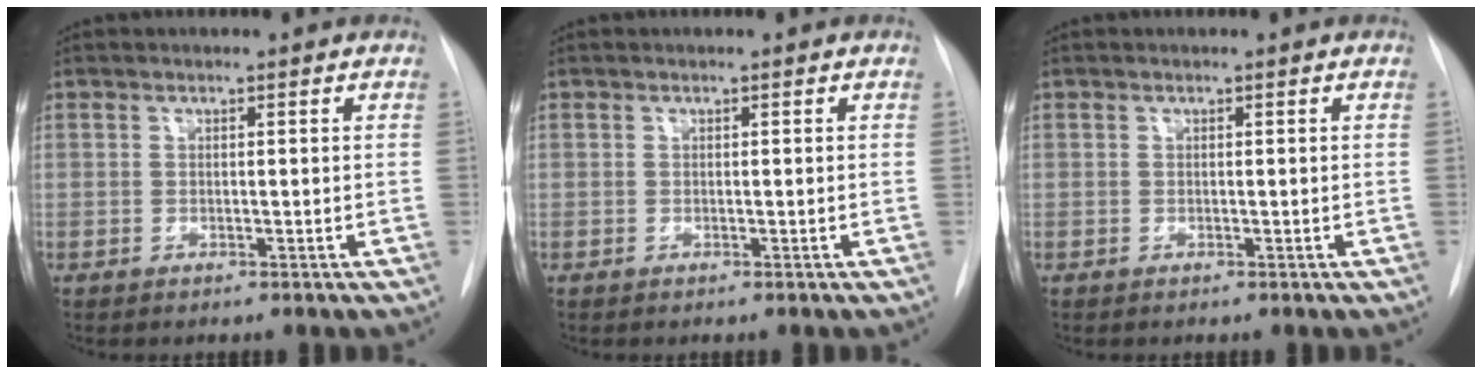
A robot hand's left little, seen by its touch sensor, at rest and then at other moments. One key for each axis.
{"total": 0.0}
{"total": 0.0}